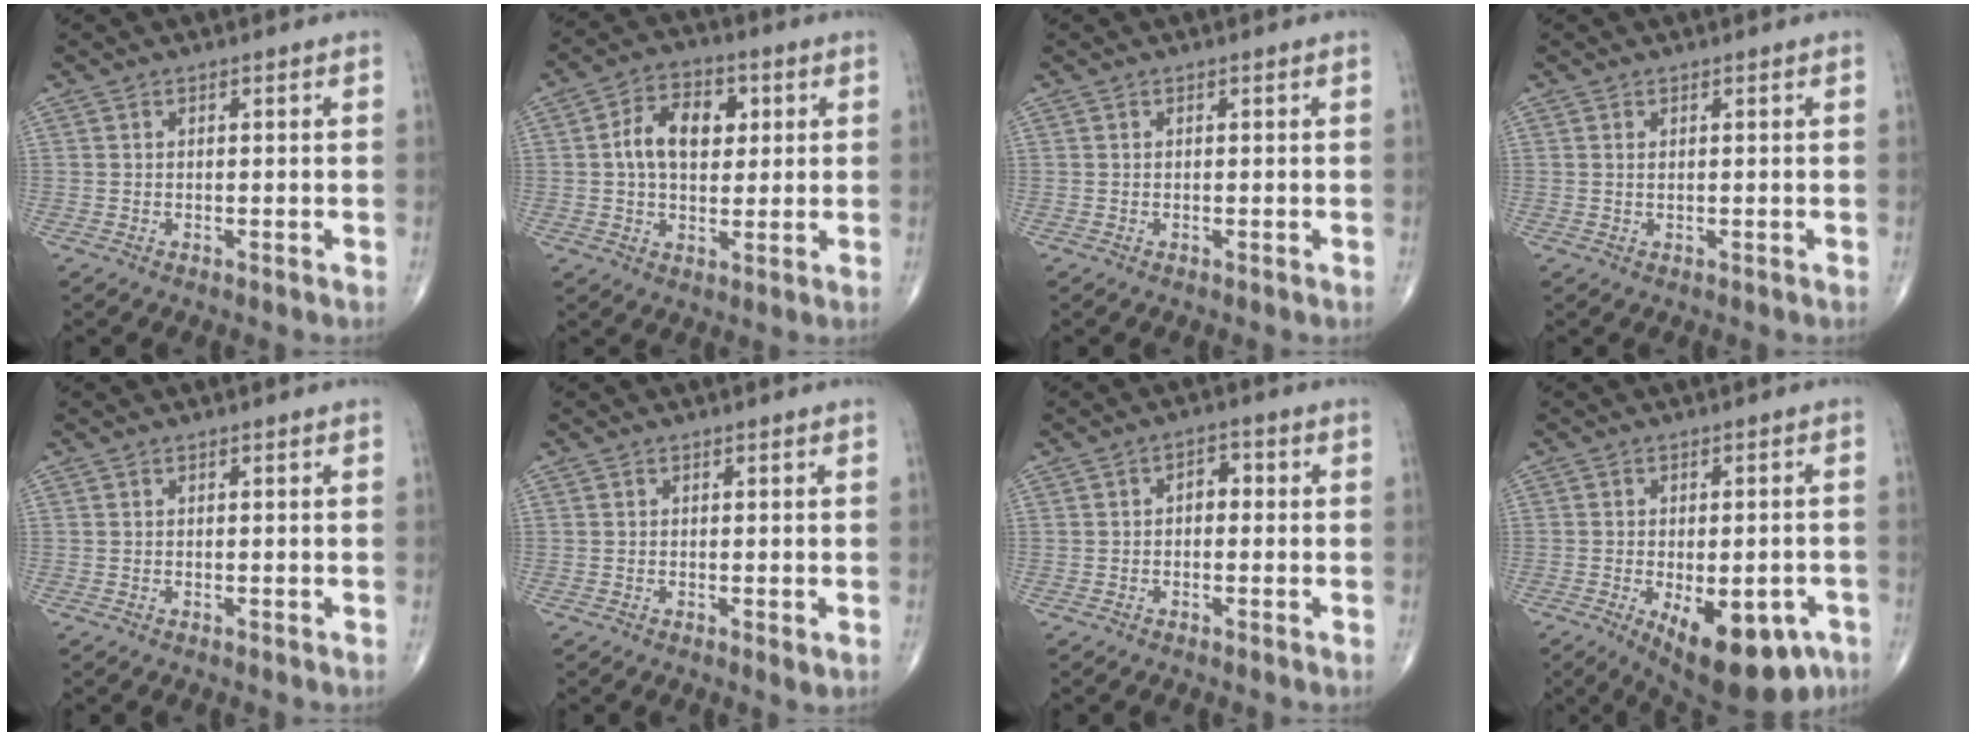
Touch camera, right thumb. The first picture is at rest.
{"total": 10.5, "force": [1.9, 6.9, 7.8], "torque": [-0.110, 0.009, 0.027]}
{"total": 0.0}
{"total": 0.6, "force": [0.2, 0.2, 0.5], "torque": [-0.010, 0.000, 0.004]}
{"total": 0.0}
{"total": 1.0, "force": [-0.2, 0.3, 0.9], "torque": [-0.015, -0.004, -0.005]}
{"total": 3.1, "force": [0.0, 2.1, 2.3], "torque": [-0.017, 0.014, -0.008]}
{"total": 16.4, "force": [-7.5, 7.8, 12.4], "torque": [-0.138, 0.006, -0.087]}